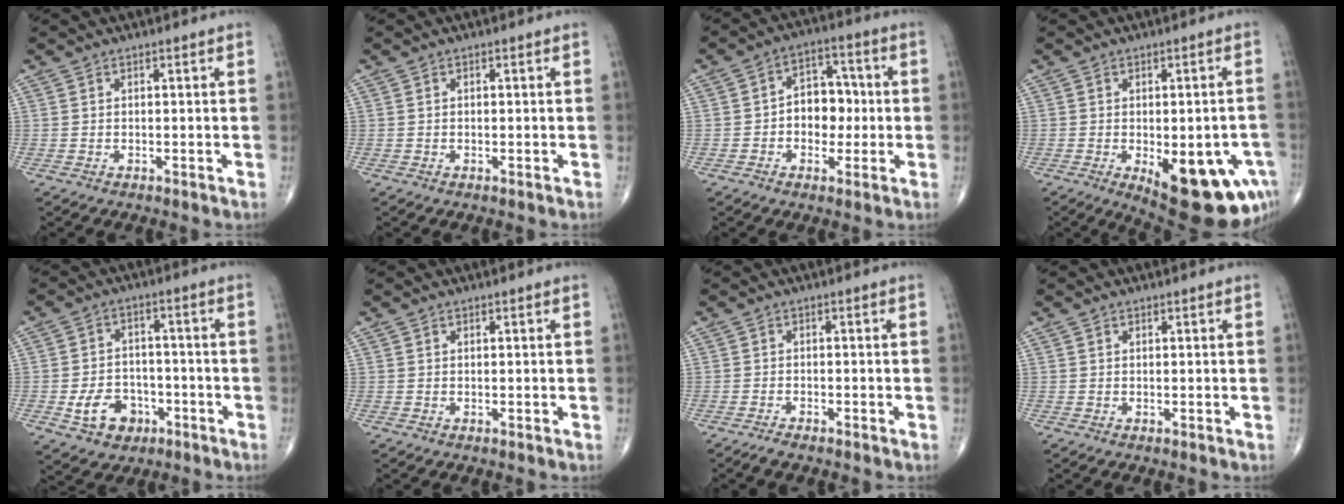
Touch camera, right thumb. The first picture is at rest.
{"total": 0.0}
{"total": 8.8, "force": [-0.6, 6.5, 5.9], "torque": [-0.042, 0.026, -0.018]}
{"total": 17.9, "force": [-6.7, 7.6, 14.8], "torque": [-0.135, 0.005, -0.069]}
{"total": 8.4, "force": [-3.3, 6.5, 4.2], "torque": [-0.049, 0.025, -0.051]}
{"total": 0.0}
{"total": 1.5, "force": [-1.3, 0.2, 0.7], "torque": [-0.023, 0.002, -0.027]}
{"total": 0.0}